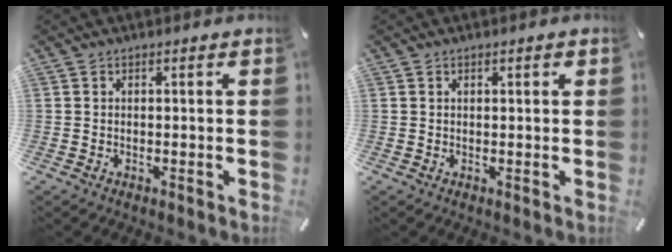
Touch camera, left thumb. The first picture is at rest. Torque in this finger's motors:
{"motor_torque": [-0.06, -0.05, 0.05, 0.05, 0.00]}